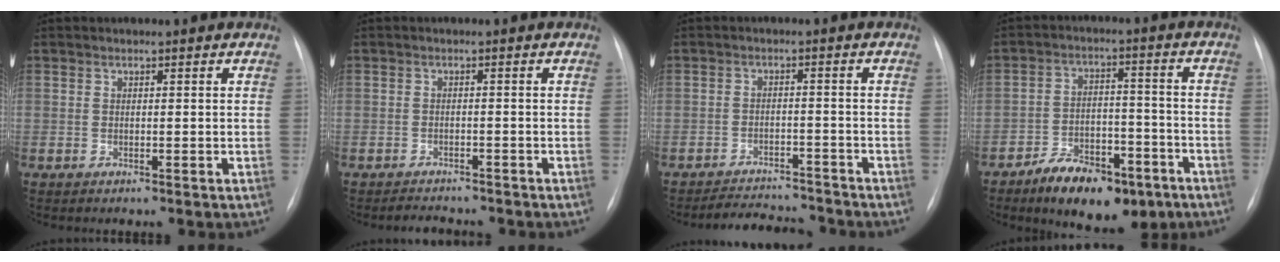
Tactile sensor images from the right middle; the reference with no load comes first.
{"total": 3.7, "force": [-3.4, 1.3, 0.8], "torque": [-0.012, -0.005, -0.046]}
{"total": 7.9, "force": [-7.6, 2.0, 1.3], "torque": [-0.015, 0.005, -0.106]}
{"total": 12.7, "force": [-8.3, 5.7, 7.7], "torque": [-0.114, 0.011, -0.127]}